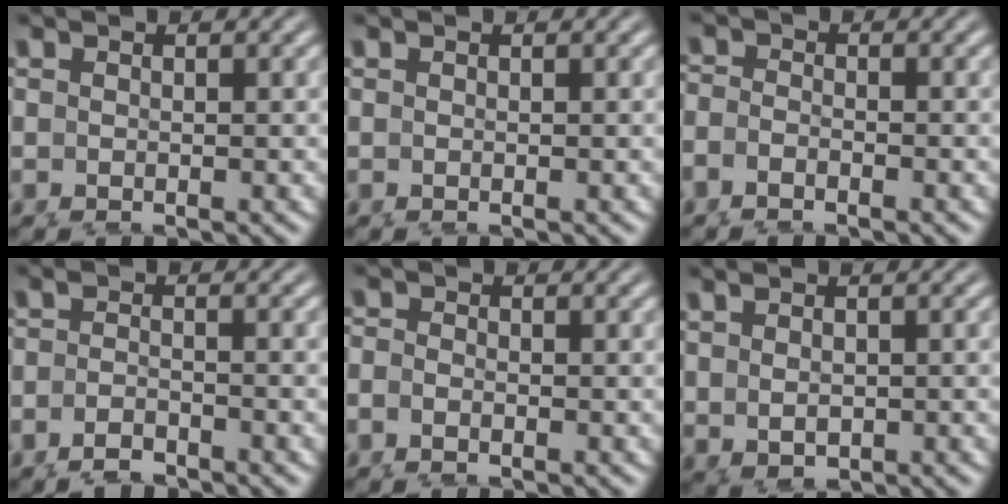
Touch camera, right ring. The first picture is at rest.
{"total": 0.0}
{"total": 1.8, "force": [-0.9, 1.4, 0.6], "torque": [-0.017, -0.010, -0.014]}
{"total": 1.3, "force": [-1.2, 0.1, 0.3], "torque": [-0.004, -0.001, -0.019]}
{"total": 1.1, "force": [-0.6, 0.9, 0.2], "torque": [-0.003, -0.007, -0.010]}
{"total": 1.3, "force": [0.5, 0.9, 0.8], "torque": [-0.015, -0.001, 0.020]}